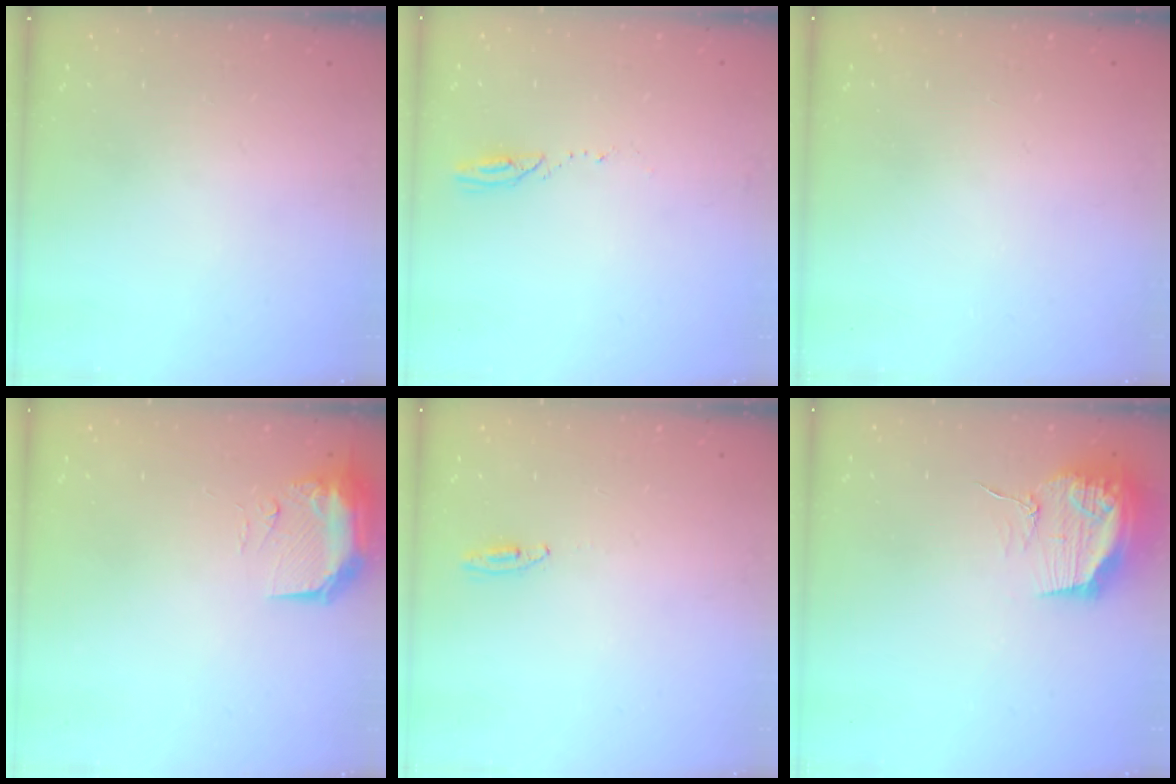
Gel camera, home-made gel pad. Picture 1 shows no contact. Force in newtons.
{"total": 2.6, "press": 2.6, "slide": 0.3}
{"total": 0.0}
{"total": 9.3, "press": 9.1, "slide": 1.7}
{"total": 2.7, "press": 2.5, "slide": 1.0}
{"total": 16.1, "press": 16.1, "slide": 0.2}